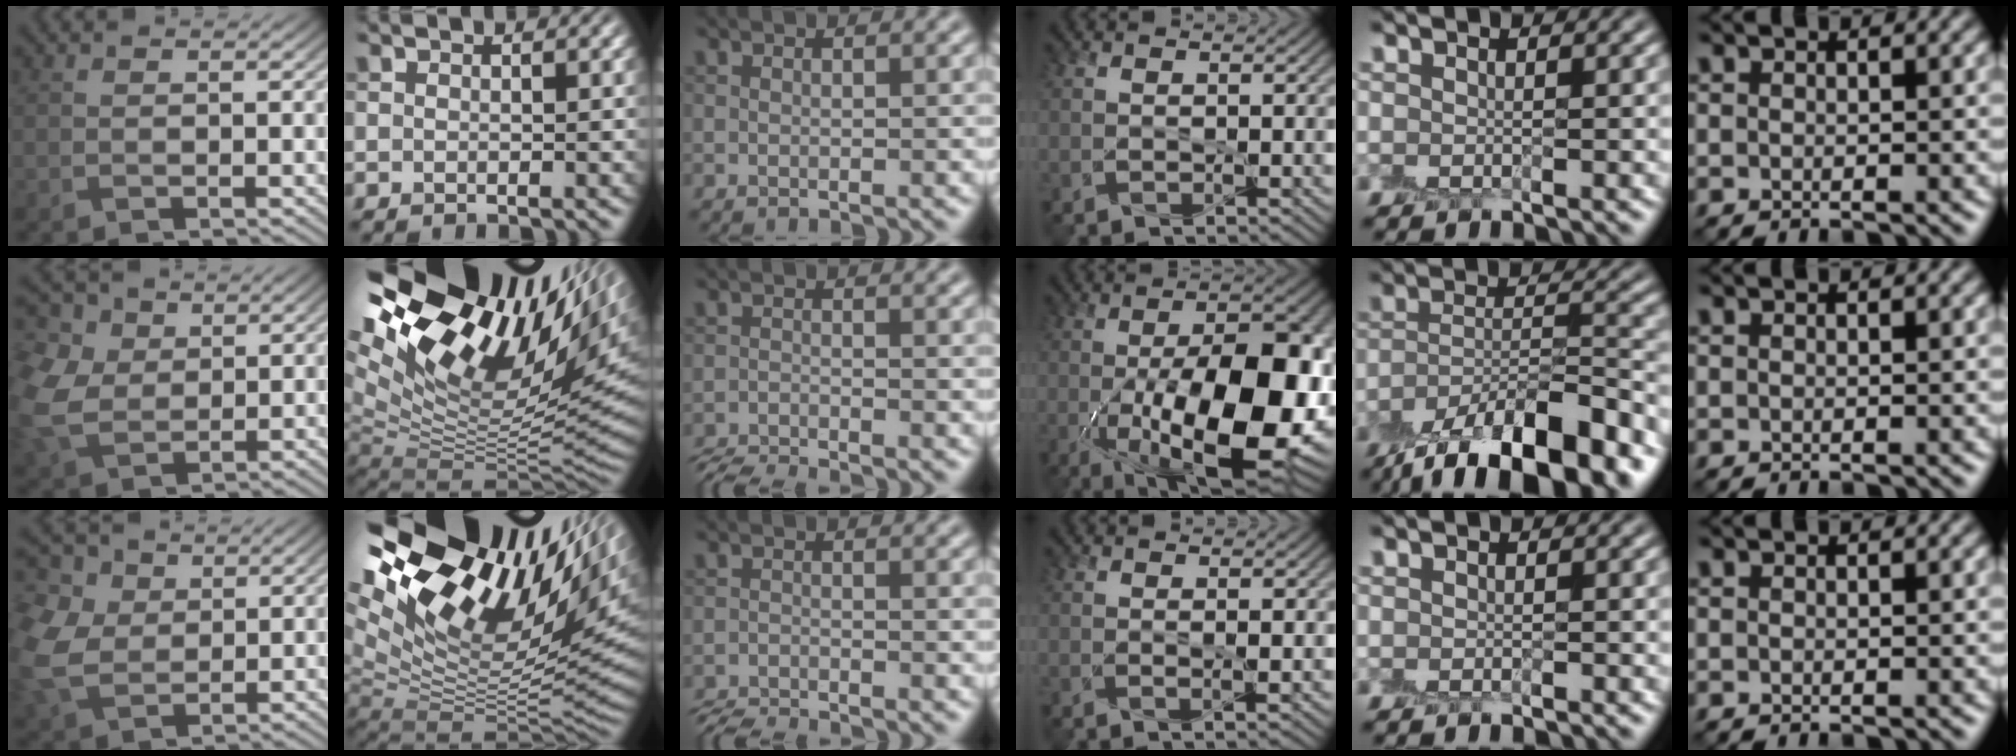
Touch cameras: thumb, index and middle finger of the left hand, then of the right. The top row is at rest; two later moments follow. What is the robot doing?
{"motion": "peel", "object": "postage stamp"}